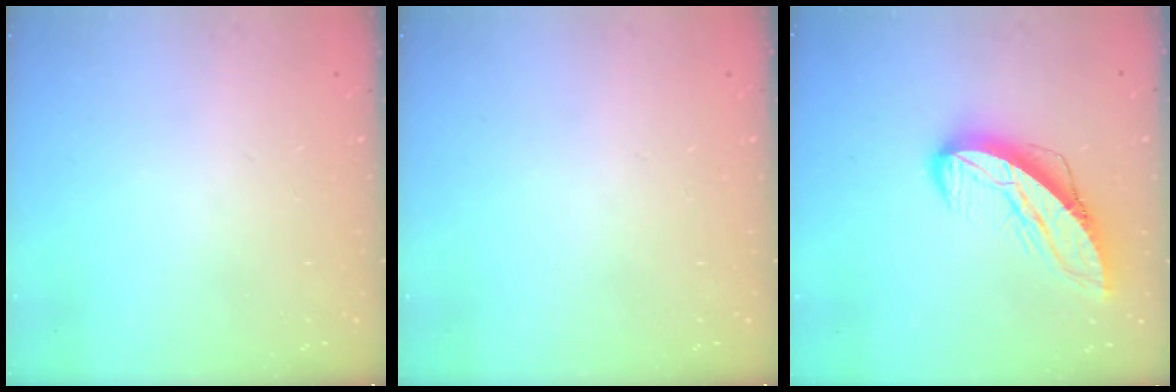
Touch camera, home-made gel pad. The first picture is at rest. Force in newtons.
{"total": 0.0}
{"total": 11.0, "press": 11.0, "slide": 1.0}